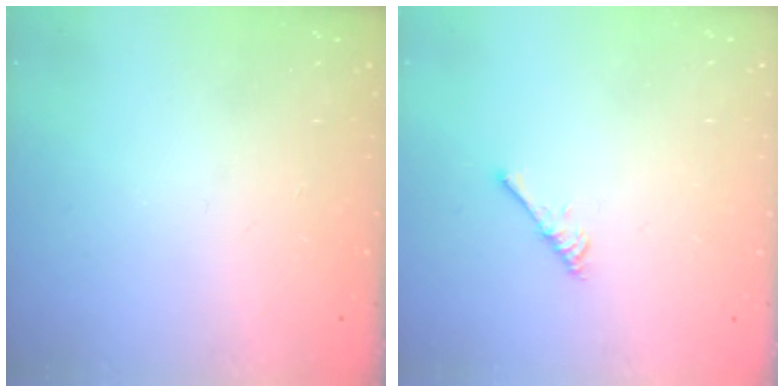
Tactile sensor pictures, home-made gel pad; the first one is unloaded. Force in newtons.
{"total": 2.9, "press": 2.9, "slide": 0.5}